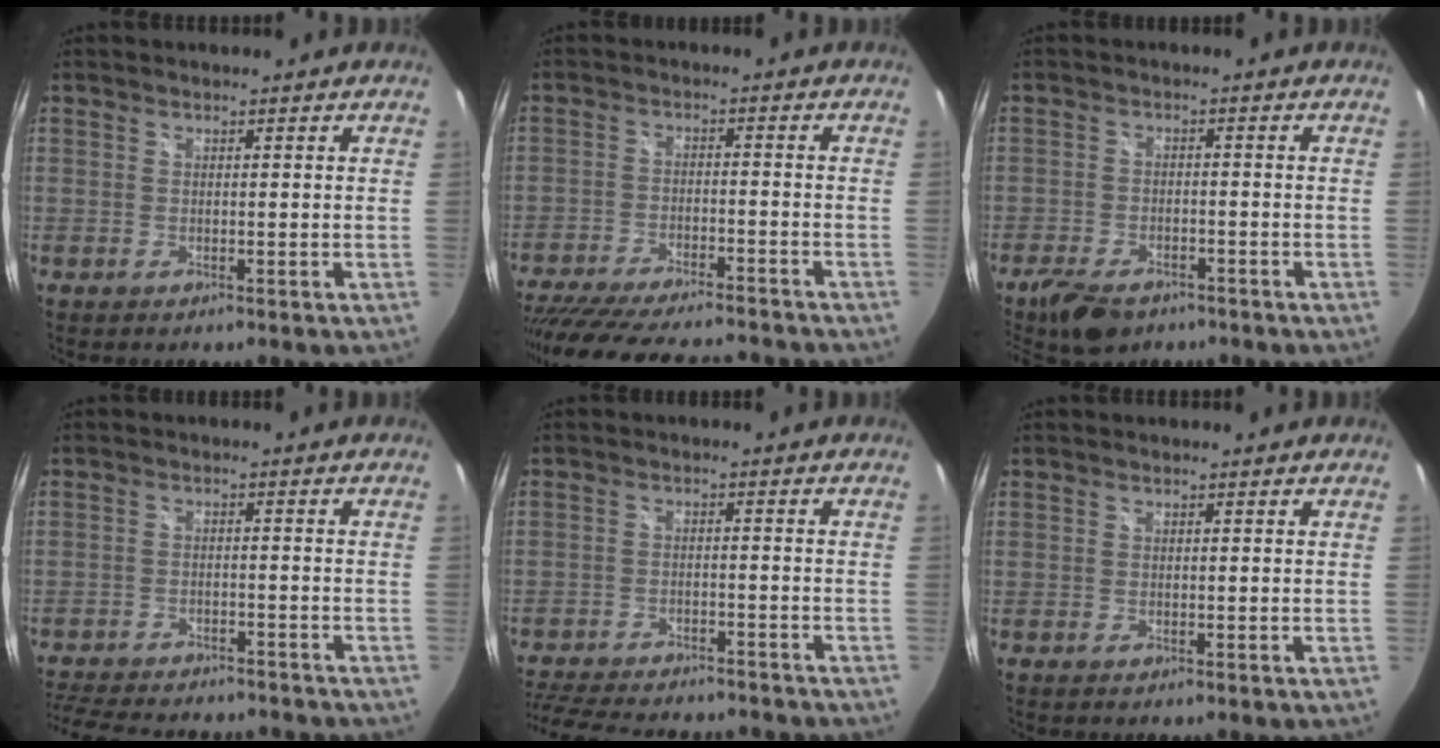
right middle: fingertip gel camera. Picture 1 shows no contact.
{"total": 23.1, "force": [-19.8, 5.5, 10.5], "torque": [-0.213, -0.034, -0.292]}
{"total": 8.6, "force": [-6.3, 4.0, 4.3], "torque": [-0.110, -0.014, -0.108]}
{"total": 16.8, "force": [-14.4, 5.2, 7.0], "torque": [-0.157, -0.017, -0.209]}
{"total": 18.5, "force": [-15.8, 5.6, 7.9], "torque": [-0.175, -0.021, -0.229]}
{"total": 0.0}